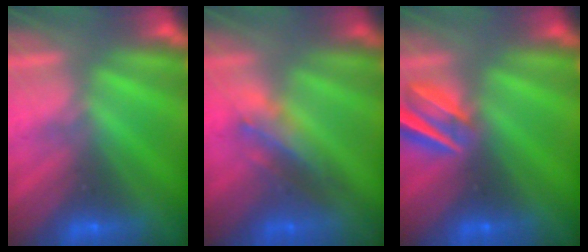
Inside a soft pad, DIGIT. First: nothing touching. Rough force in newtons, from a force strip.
{"total": 2.9}
{"total": 7.6}